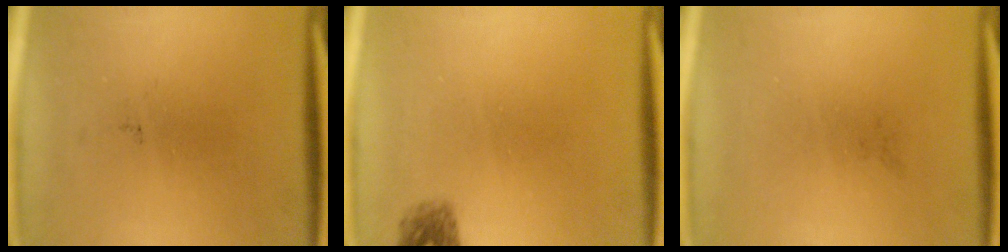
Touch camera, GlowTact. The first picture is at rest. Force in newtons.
{"total": 1.6}
{"total": 0.0}